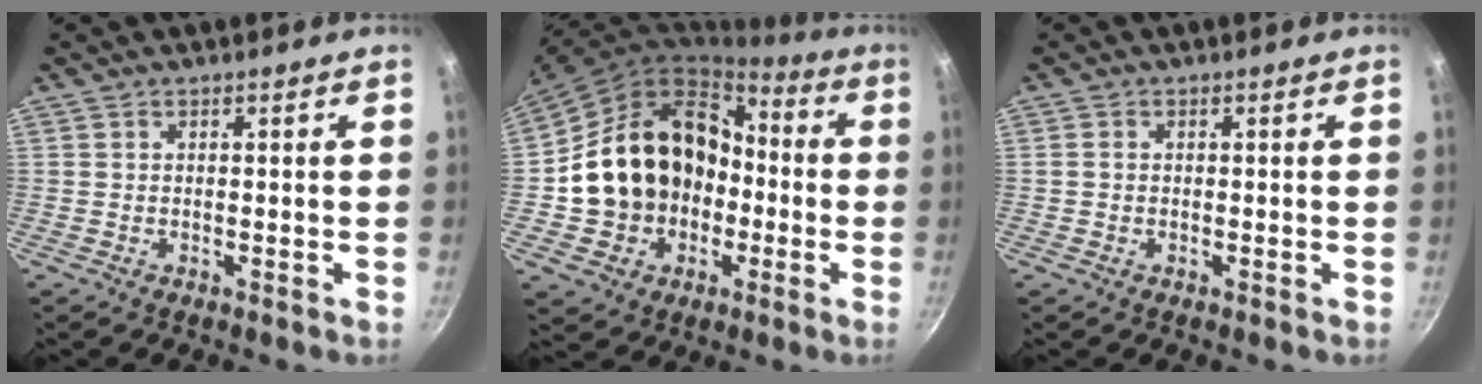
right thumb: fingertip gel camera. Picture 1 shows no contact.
{"total": 20.3, "force": [-2.3, 16.9, 11.0], "torque": [-0.174, 0.064, -0.023]}
{"total": 0.8, "force": [-0.1, 0.7, 0.4], "torque": [-0.006, 0.003, -0.003]}